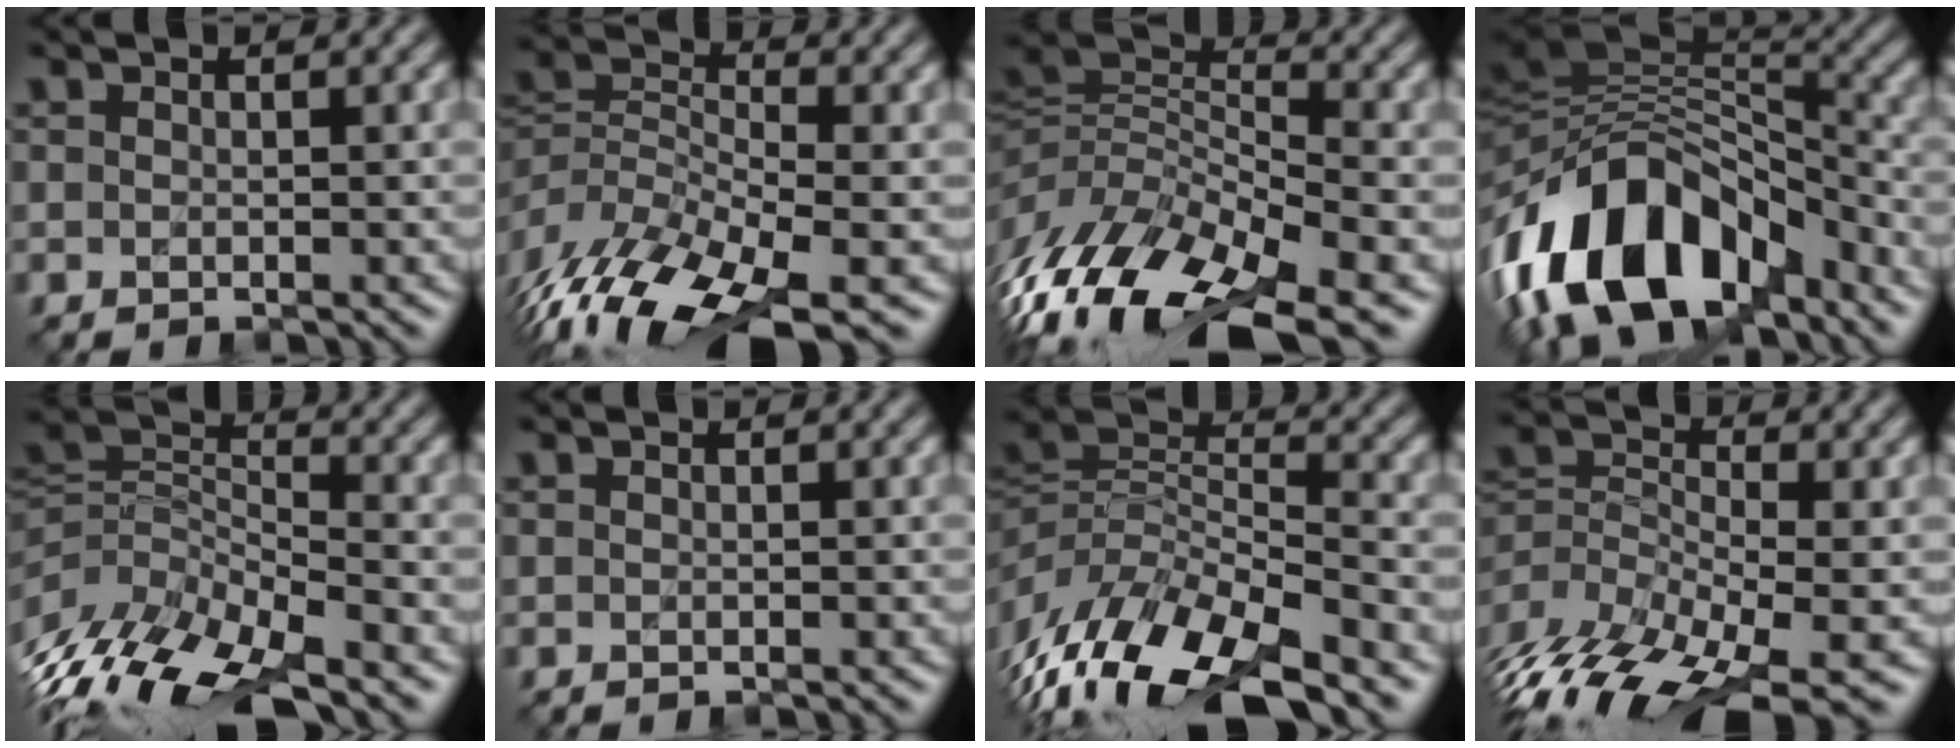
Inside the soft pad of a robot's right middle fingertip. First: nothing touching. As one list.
[{"total": 10.4, "force": [-6.4, 4.0, 7.2], "torque": [-0.140, -0.009, -0.117]}, {"total": 13.7, "force": [-7.5, 5.7, 9.9], "torque": [-0.208, 0.008, -0.140]}, {"total": 13.4, "force": [-7.5, 7.3, 8.4], "torque": [-0.149, 0.017, -0.135]}, {"total": 10.5, "force": [-6.3, 4.4, 7.1], "torque": [-0.146, -0.011, -0.112]}, {"total": 0.0}, {"total": 11.8, "force": [-6.8, 4.8, 8.4], "torque": [-0.169, -0.004, -0.117]}, {"total": 11.1, "force": [-7.1, 4.5, 7.2], "torque": [-0.161, -0.008, -0.124]}]